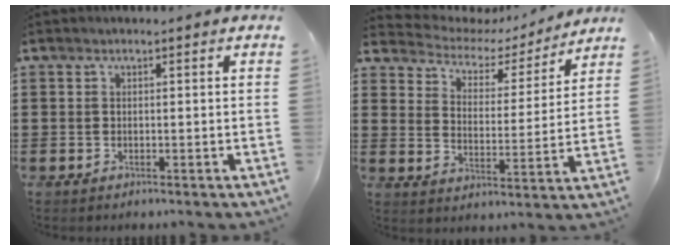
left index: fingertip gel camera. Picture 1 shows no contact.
{"total": 3.8, "force": [3.4, 1.6, 0.3], "torque": [-0.035, -0.024, 0.051]}